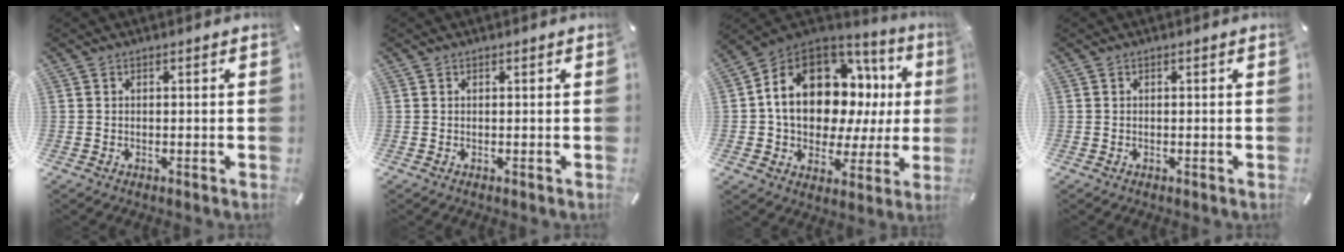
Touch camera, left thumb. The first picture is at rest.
{"total": 0.0}
{"total": 16.0, "force": [4.2, 11.2, 10.6], "torque": [-0.178, -0.037, 0.072]}
{"total": 0.0}